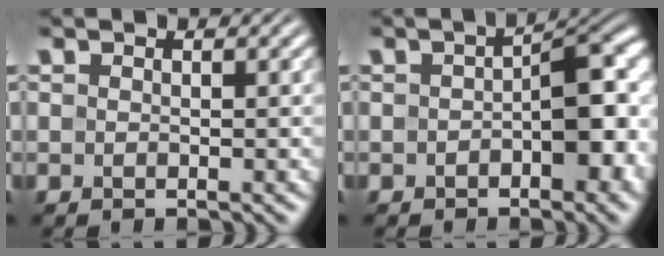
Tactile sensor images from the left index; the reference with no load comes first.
{"total": 7.2, "force": [-0.8, 3.6, 6.2], "torque": [-0.068, 0.009, -0.014]}